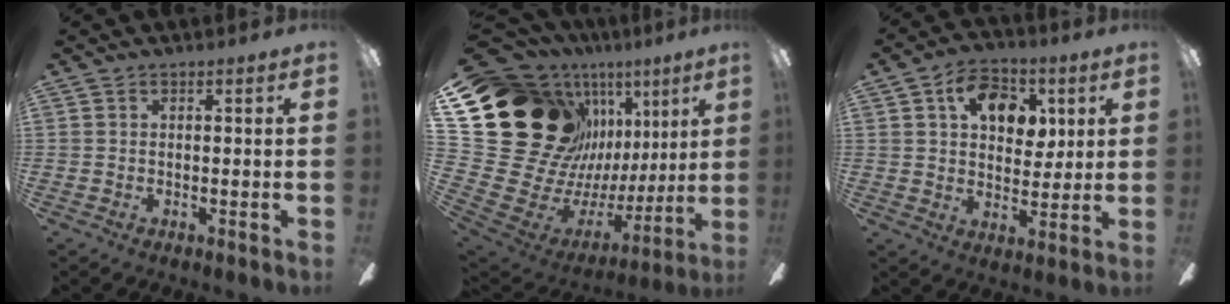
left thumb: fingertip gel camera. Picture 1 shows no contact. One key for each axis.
{"total": 27.4, "fx": 11.3, "fy": 20.4, "fz": 14.4, "tx": -0.251, "ty": -0.116, "tz": 0.278}
{"total": 11.5, "fx": 4.7, "fy": 7.8, "fz": 7.1, "tx": -0.097, "ty": 0.002, "tz": 0.081}